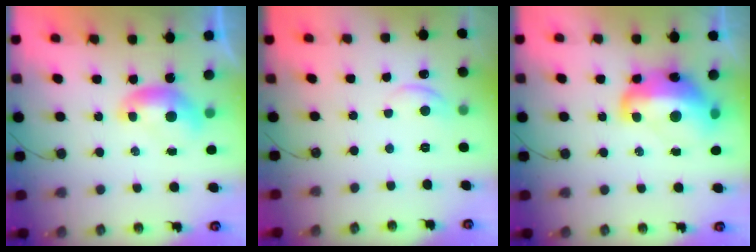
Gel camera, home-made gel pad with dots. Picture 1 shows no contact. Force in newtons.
{"total": 3.0, "press": 2.9, "slide": 0.4}
{"total": 11.5, "press": 11.4, "slide": 1.7}